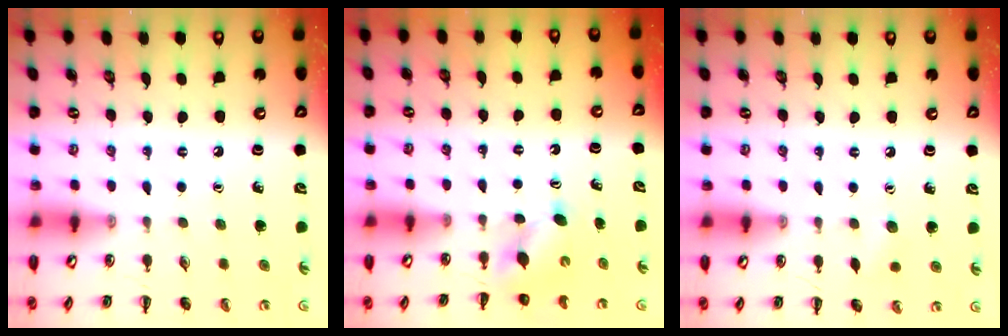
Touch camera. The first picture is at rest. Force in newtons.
{"total": 4.1, "press": 3.9, "slide": 1.2}
{"total": 3.9, "press": 3.8, "slide": 1.0}